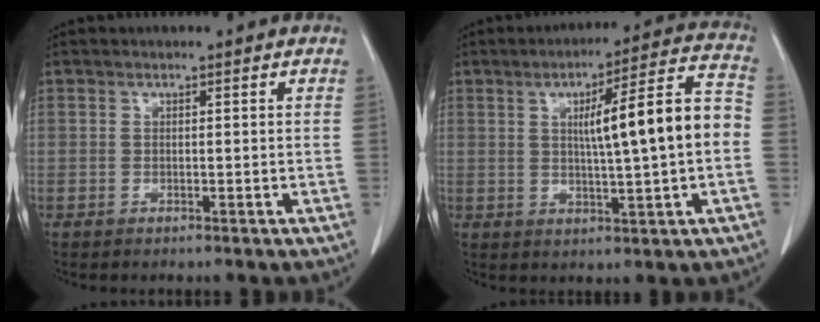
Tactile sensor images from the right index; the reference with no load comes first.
{"total": 13.0, "force": [0.5, 0.7, 12.9], "torque": [-0.188, 0.025, 0.007]}